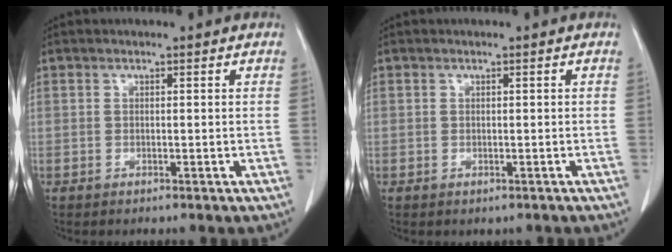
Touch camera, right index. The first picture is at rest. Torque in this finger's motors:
{"motor_torque": [-0.55, -0.58, -0.21, -0.11]}